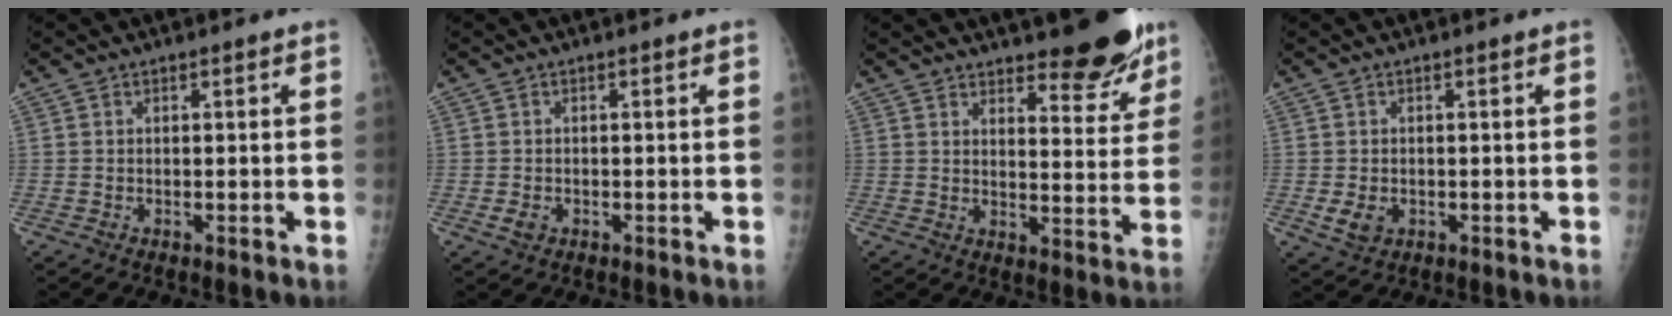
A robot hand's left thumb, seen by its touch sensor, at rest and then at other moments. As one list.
[{"total": 1.7, "force": [-0.5, 1.4, 1.0], "torque": [-0.014, 0.000, -0.006]}, {"total": 11.4, "force": [8.7, 3.6, 6.4], "torque": [-0.046, -0.065, 0.119]}, {"total": 3.2, "force": [-0.6, 2.5, 1.9], "torque": [-0.032, -0.003, -0.003]}]